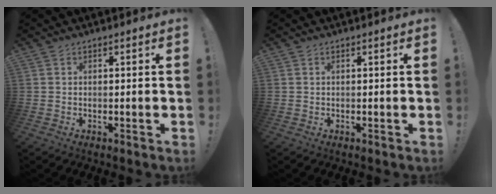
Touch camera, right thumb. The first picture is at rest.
{"total": 0.0}